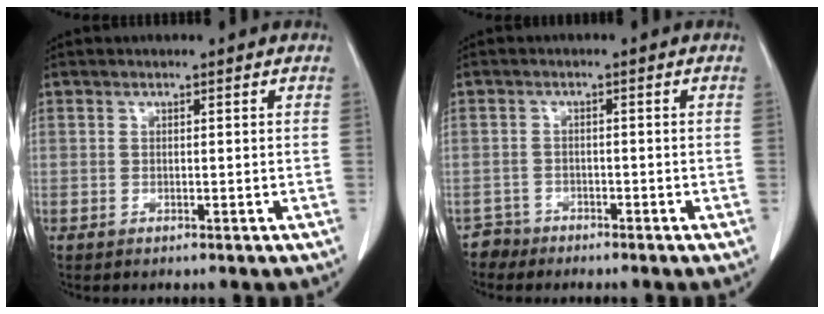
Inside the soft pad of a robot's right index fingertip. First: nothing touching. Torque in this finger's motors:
{"motor_torque": [-0.97, 0.19, -1.06, -0.21]}